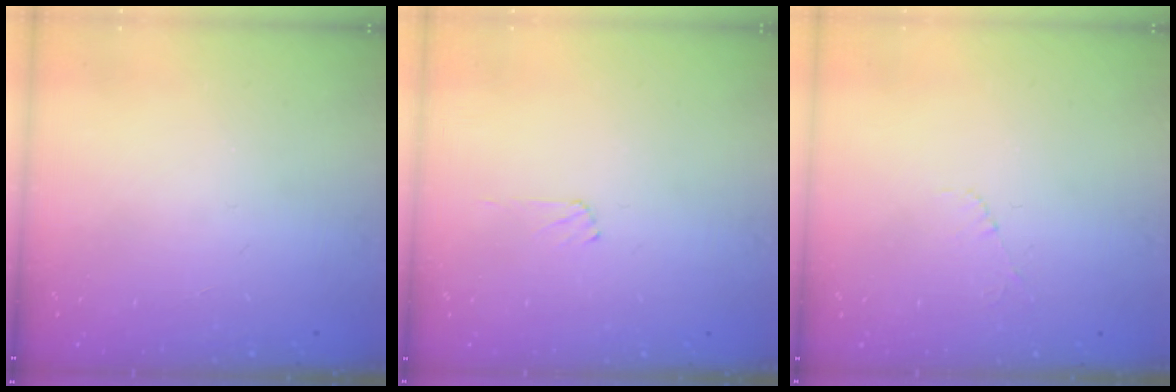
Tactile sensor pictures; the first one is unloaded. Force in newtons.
{"total": 4.1, "press": 4.0, "slide": 0.5}
{"total": 3.3, "press": 3.3, "slide": 0.4}